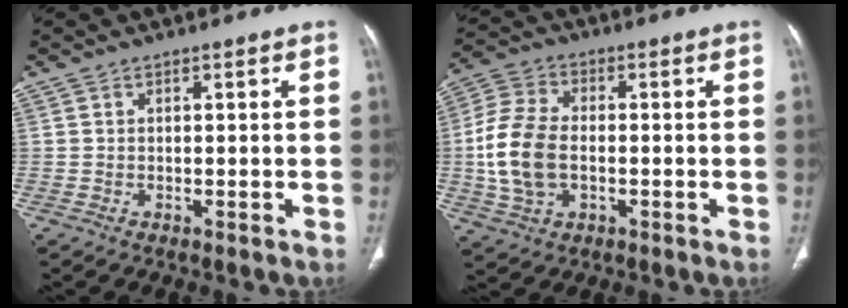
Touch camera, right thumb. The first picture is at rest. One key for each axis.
{"total": 12.4, "fx": -1.2, "fy": 7.9, "fz": 9.5, "tx": -0.200, "ty": 0.012, "tz": -0.024}